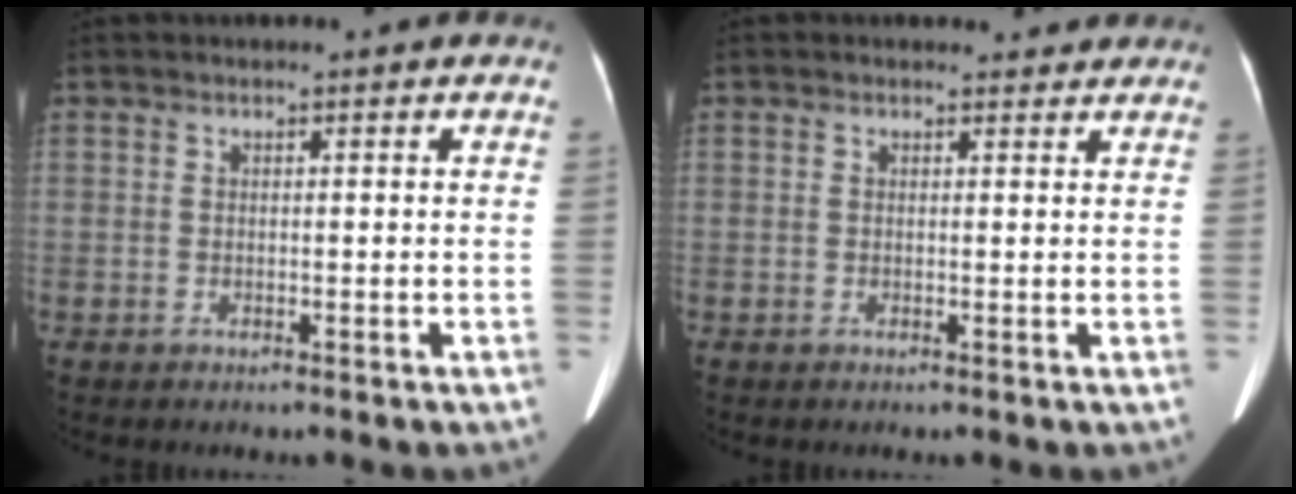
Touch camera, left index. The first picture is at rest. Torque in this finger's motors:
{"motor_torque": [-0.09, -0.40, 0.01, -0.02]}